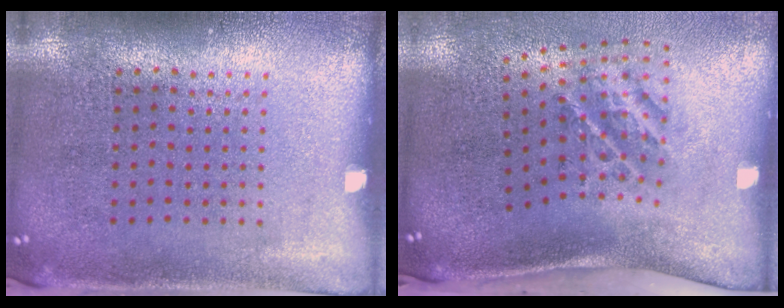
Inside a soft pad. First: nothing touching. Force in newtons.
{"total": 1.9, "press": 1.3, "slide": 1.5}